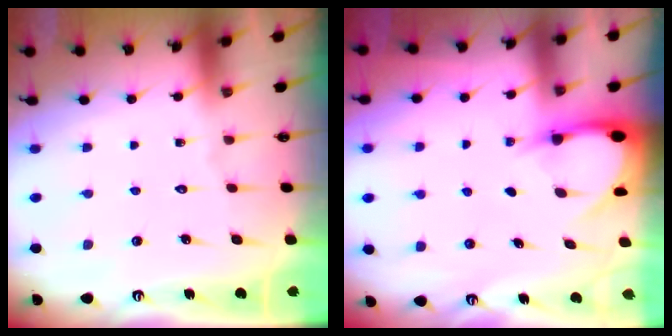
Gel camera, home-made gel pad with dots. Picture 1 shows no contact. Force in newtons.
{"total": 3.3, "press": 3.3, "slide": 0.1}